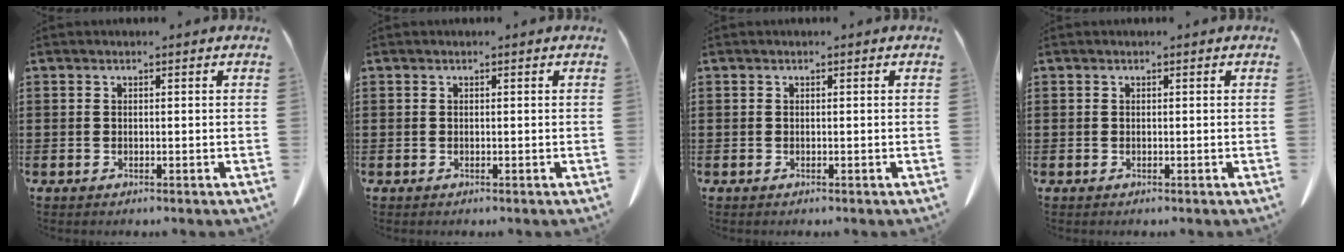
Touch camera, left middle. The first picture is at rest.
{"total": 0.0}
{"total": 0.0}
{"total": 0.0}